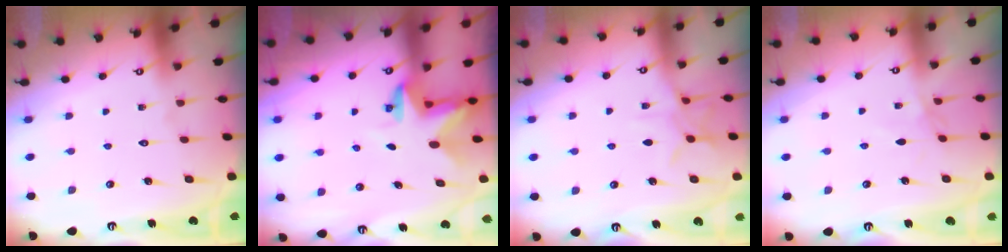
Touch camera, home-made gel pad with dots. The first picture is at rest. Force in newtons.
{"total": 2.8, "press": 2.8, "slide": 0.2}
{"total": 7.1, "press": 7.1, "slide": 0.5}
{"total": 1.8, "press": 1.8, "slide": 0.4}